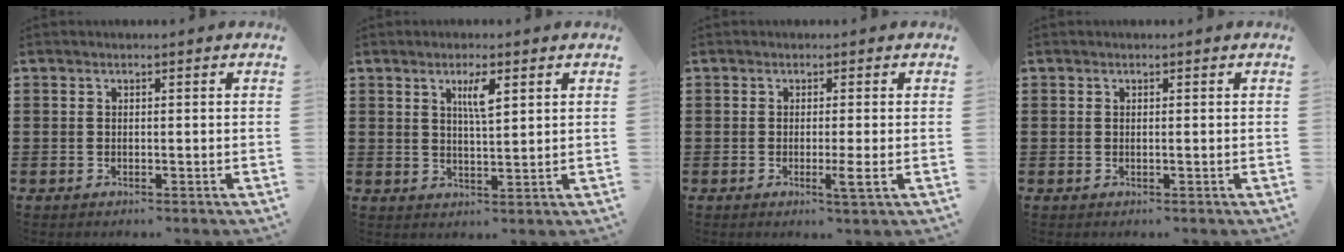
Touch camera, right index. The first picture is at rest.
{"total": 3.8, "force": [1.8, 0.8, 3.2], "torque": [-0.061, 0.003, 0.026]}
{"total": 2.7, "force": [-0.8, -0.3, 2.6], "torque": [-0.044, -0.011, -0.015]}
{"total": 0.0}